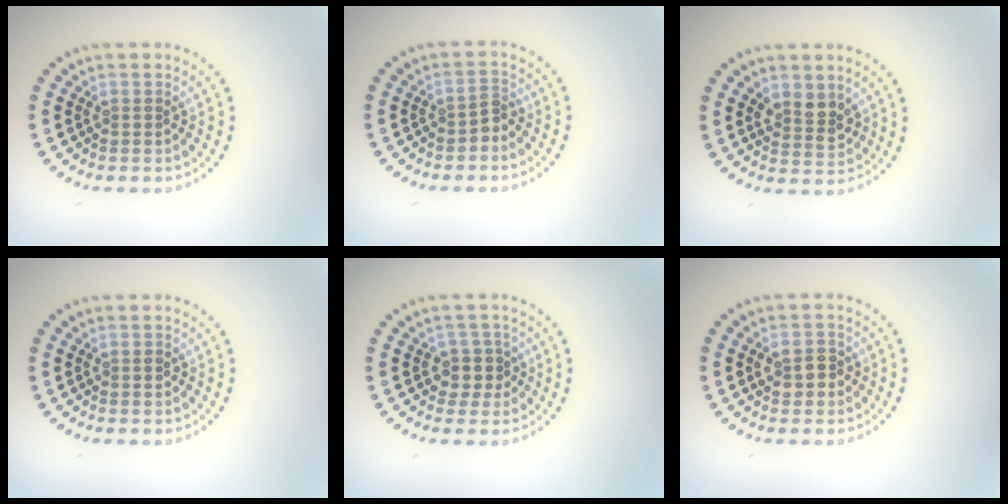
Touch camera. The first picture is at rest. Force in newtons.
{"total": 1.4, "press": 1.2, "slide": 0.6}
{"total": 2.5, "press": 2.3, "slide": 0.9}
{"total": 0.6, "press": 0.6, "slide": 0.1}
{"total": 2.4, "press": 2.0, "slide": 1.3}
{"total": 2.3, "press": 2.3, "slide": 0.3}